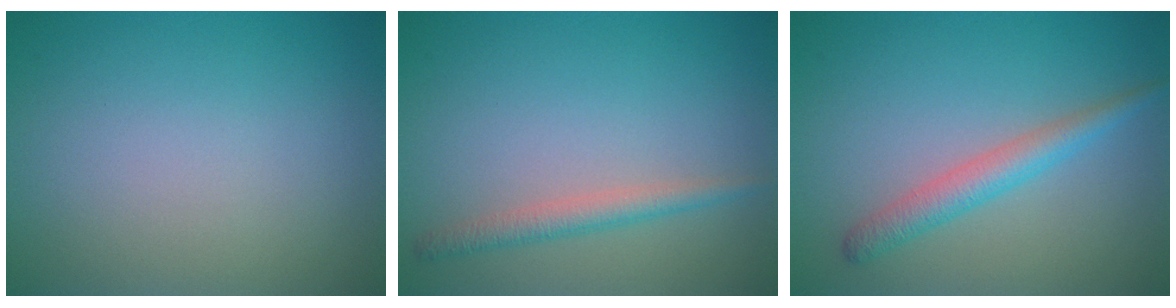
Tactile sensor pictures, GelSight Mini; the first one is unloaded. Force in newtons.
{"total": 2.0, "press": 2.0, "slide": 0.1}
{"total": 2.8, "press": 2.8, "slide": 0.0}